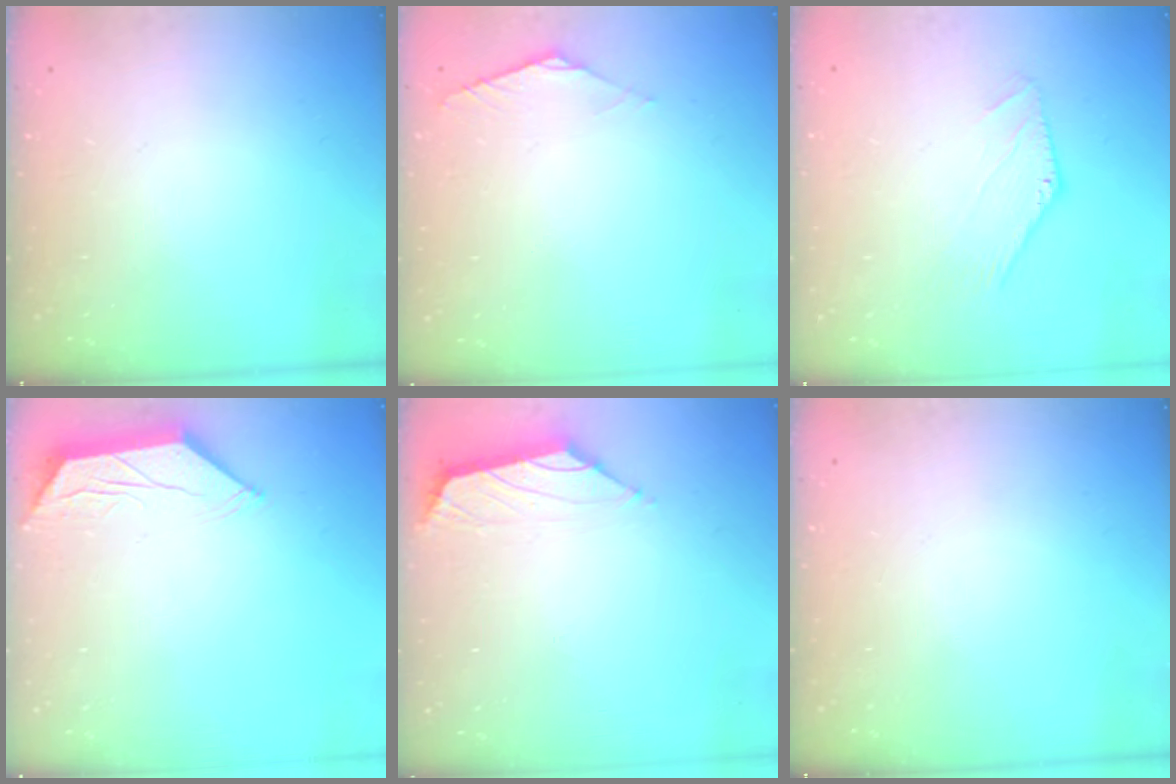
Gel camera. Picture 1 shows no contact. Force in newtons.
{"total": 2.1, "press": 2.1, "slide": 0.6}
{"total": 0.0}
{"total": 3.6, "press": 3.5, "slide": 0.4}
{"total": 1.4, "press": 1.2, "slide": 0.6}
{"total": 0.0}